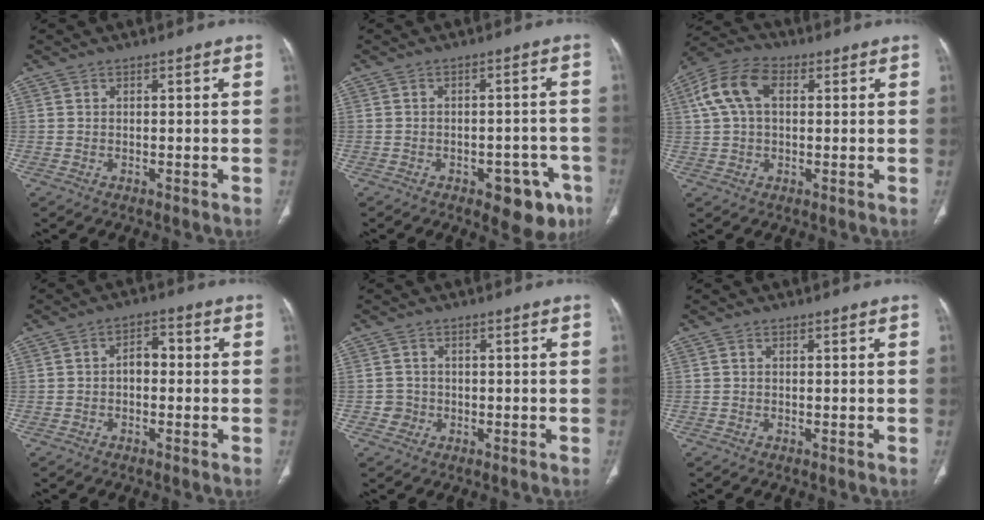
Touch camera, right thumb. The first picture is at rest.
{"total": 9.5, "force": [-5.0, 4.9, 6.4], "torque": [-0.044, 0.027, -0.059]}
{"total": 10.5, "force": [2.7, 6.6, 7.7], "torque": [-0.159, 0.029, 0.044]}
{"total": 3.9, "force": [-0.4, 2.6, 2.9], "torque": [-0.033, 0.019, -0.016]}
{"total": 2.1, "force": [-0.5, 2.0, 0.0], "torque": [0.017, 0.010, -0.011]}
{"total": 0.0}